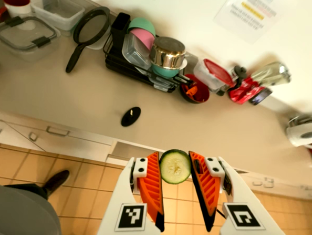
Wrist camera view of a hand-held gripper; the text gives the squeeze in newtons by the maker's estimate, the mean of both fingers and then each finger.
{"total": 8.1, "left": 8.0, "right": 8.1}